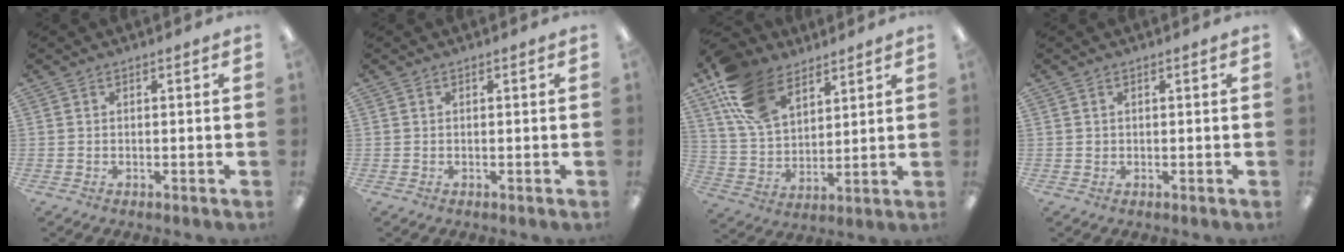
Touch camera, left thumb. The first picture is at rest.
{"total": 0.0}
{"total": 17.4, "force": [10.5, 10.4, 9.2], "torque": [-0.190, -0.026, 0.204]}
{"total": 1.0, "force": [0.4, 0.8, 0.5], "torque": [-0.011, 0.005, 0.006]}